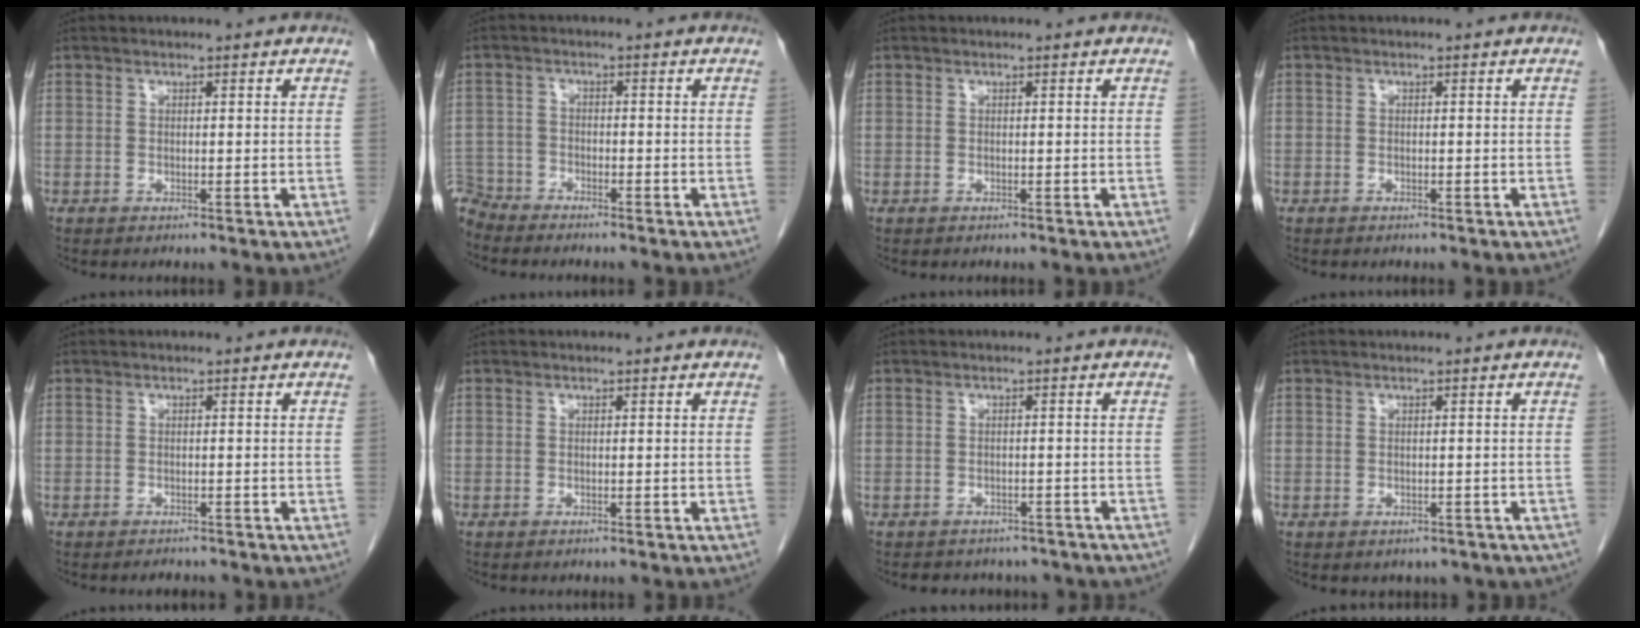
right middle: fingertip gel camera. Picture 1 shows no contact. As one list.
[{"total": 5.1, "force": [-4.9, 1.2, -0.4], "torque": [0.014, -0.006, -0.098]}, {"total": 0.0}, {"total": 0.5, "force": [-0.4, 0.3, 0.1], "torque": [-0.008, 0.002, -0.009]}, {"total": 1.4, "force": [-1.3, 0.4, 0.2], "torque": [-0.008, -0.003, -0.016]}, {"total": 0.0}, {"total": 8.3, "force": [-7.1, 3.9, 1.8], "torque": [-0.023, 0.006, -0.073]}, {"total": 3.2, "force": [-2.3, 2.0, 1.0], "torque": [-0.009, 0.005, -0.020]}]